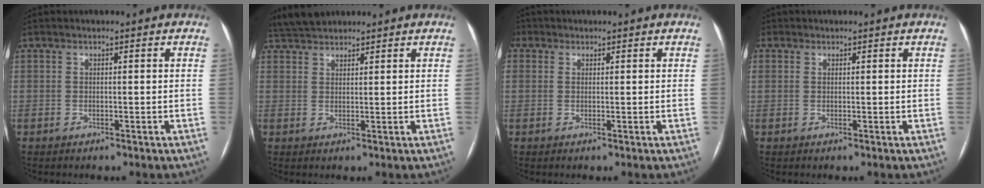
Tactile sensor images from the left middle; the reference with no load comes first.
{"total": 4.5, "force": [4.1, 1.1, 1.3], "torque": [-0.032, 0.026, 0.080]}
{"total": 3.1, "force": [1.3, 2.6, 1.1], "torque": [-0.034, 0.014, 0.027]}
{"total": 0.9, "force": [0.5, 0.8, 0.2], "torque": [0.001, 0.000, 0.006]}